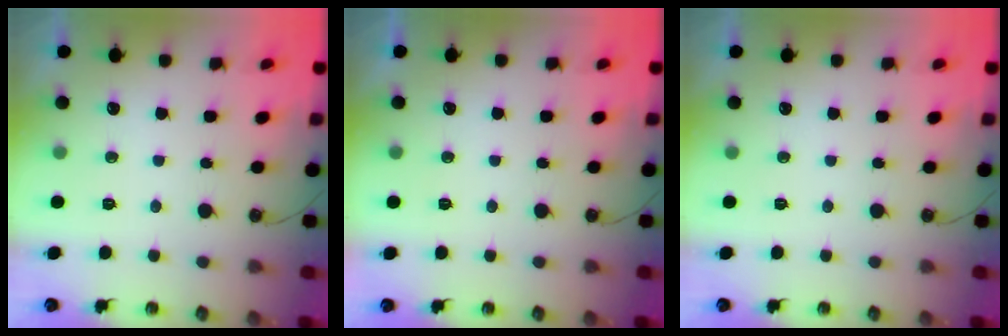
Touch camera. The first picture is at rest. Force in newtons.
{"total": 0.0}
{"total": 0.0}